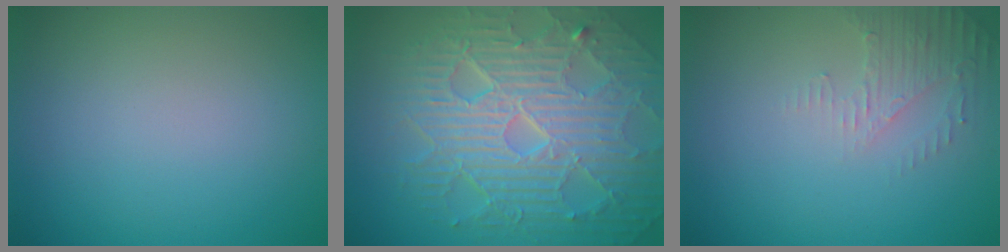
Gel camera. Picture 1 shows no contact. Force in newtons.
{"total": 10.4, "press": 6.7, "slide": 8.0}
{"total": 2.2, "press": 2.1, "slide": 0.5}